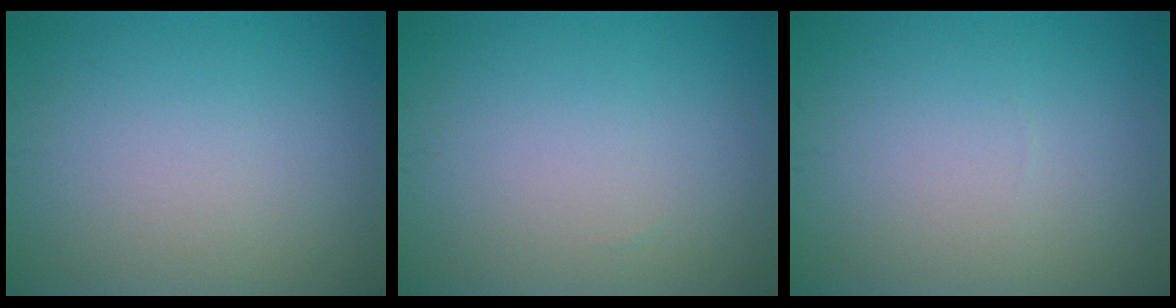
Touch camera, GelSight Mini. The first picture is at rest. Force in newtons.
{"total": 0.0}
{"total": 0.0}